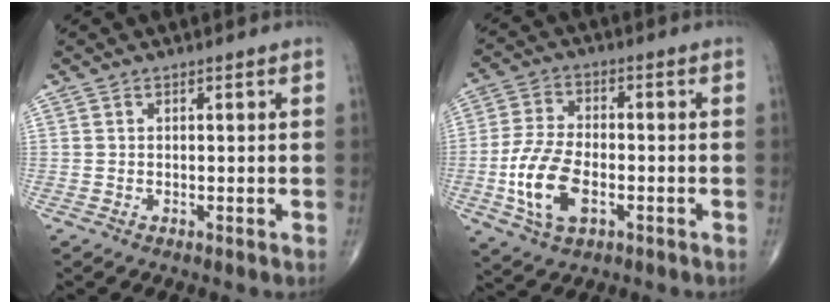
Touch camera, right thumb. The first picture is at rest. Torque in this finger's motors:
{"motor_torque": [0.23, 0.37, 1.08, -0.10, 0.36]}